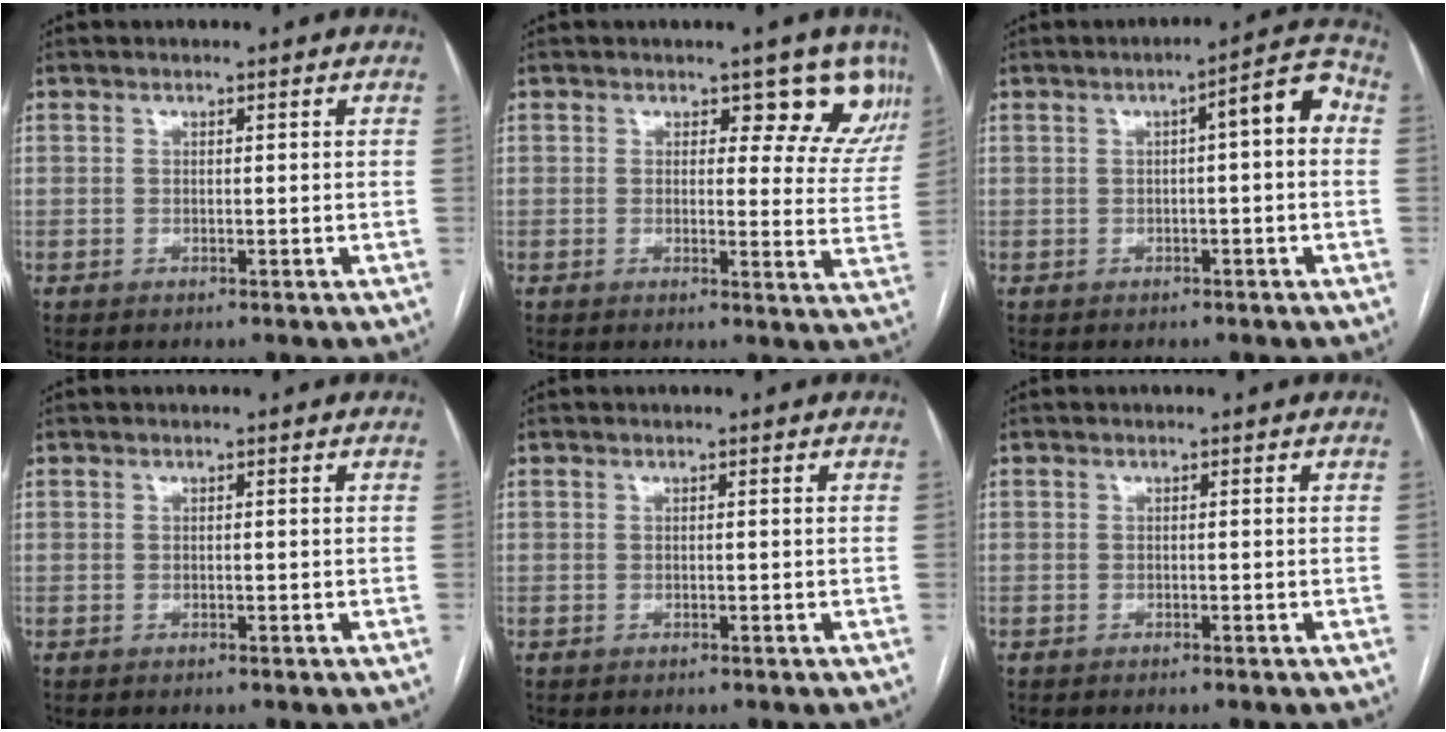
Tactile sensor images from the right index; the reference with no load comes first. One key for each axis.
{"total": 8.0, "fx": 6.1, "fy": 4.1, "fz": 3.1, "tx": -0.002, "ty": -0.017, "tz": 0.044}
{"total": 6.1, "fx": 0.7, "fy": 1.2, "fz": 6.0, "tx": -0.075, "ty": 0.026, "tz": 0.004}
{"total": 0.0}
{"total": 0.0}
{"total": 0.0}